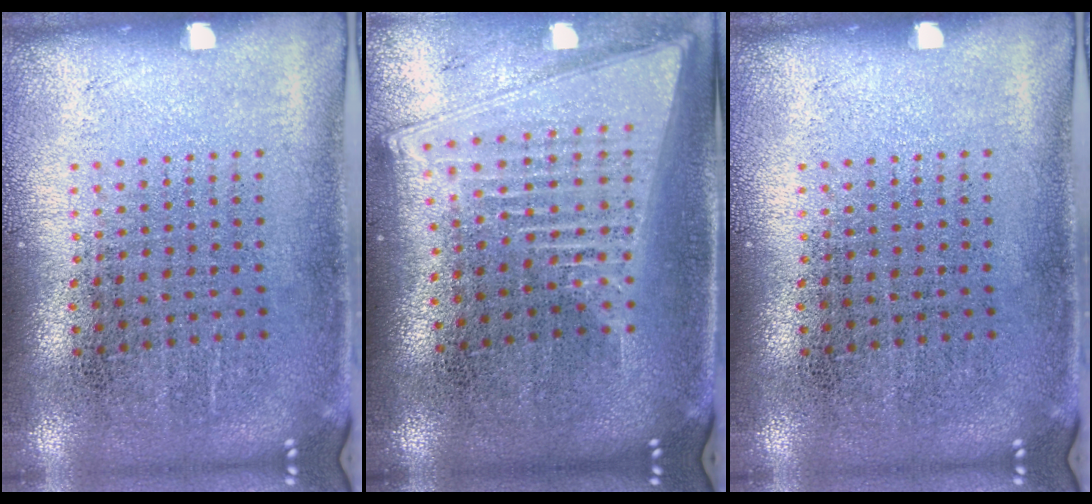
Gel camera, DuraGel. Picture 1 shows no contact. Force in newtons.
{"total": 2.1, "press": 1.8, "slide": 1.1}
{"total": 0.0}